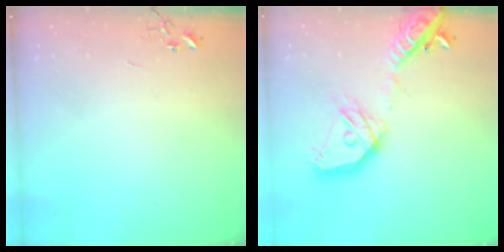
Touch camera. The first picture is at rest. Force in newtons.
{"total": 21.9, "press": 21.6, "slide": 3.8}